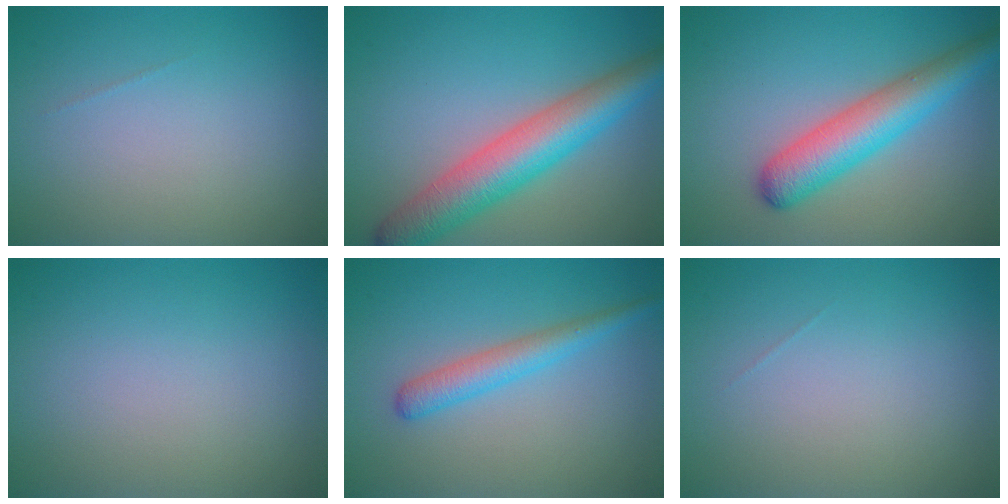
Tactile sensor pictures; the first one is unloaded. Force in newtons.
{"total": 7.3, "press": 7.3, "slide": 0.2}
{"total": 5.8, "press": 5.8, "slide": 0.2}
{"total": 0.0}
{"total": 2.8, "press": 2.8, "slide": 0.0}
{"total": 0.0}